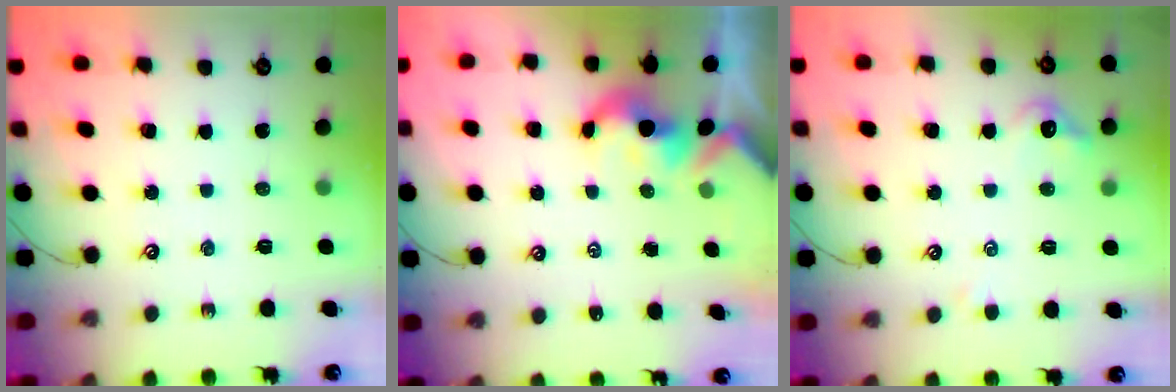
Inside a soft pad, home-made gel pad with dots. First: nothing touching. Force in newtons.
{"total": 2.9, "press": 2.8, "slide": 0.6}
{"total": 0.8, "press": 0.2, "slide": 0.7}